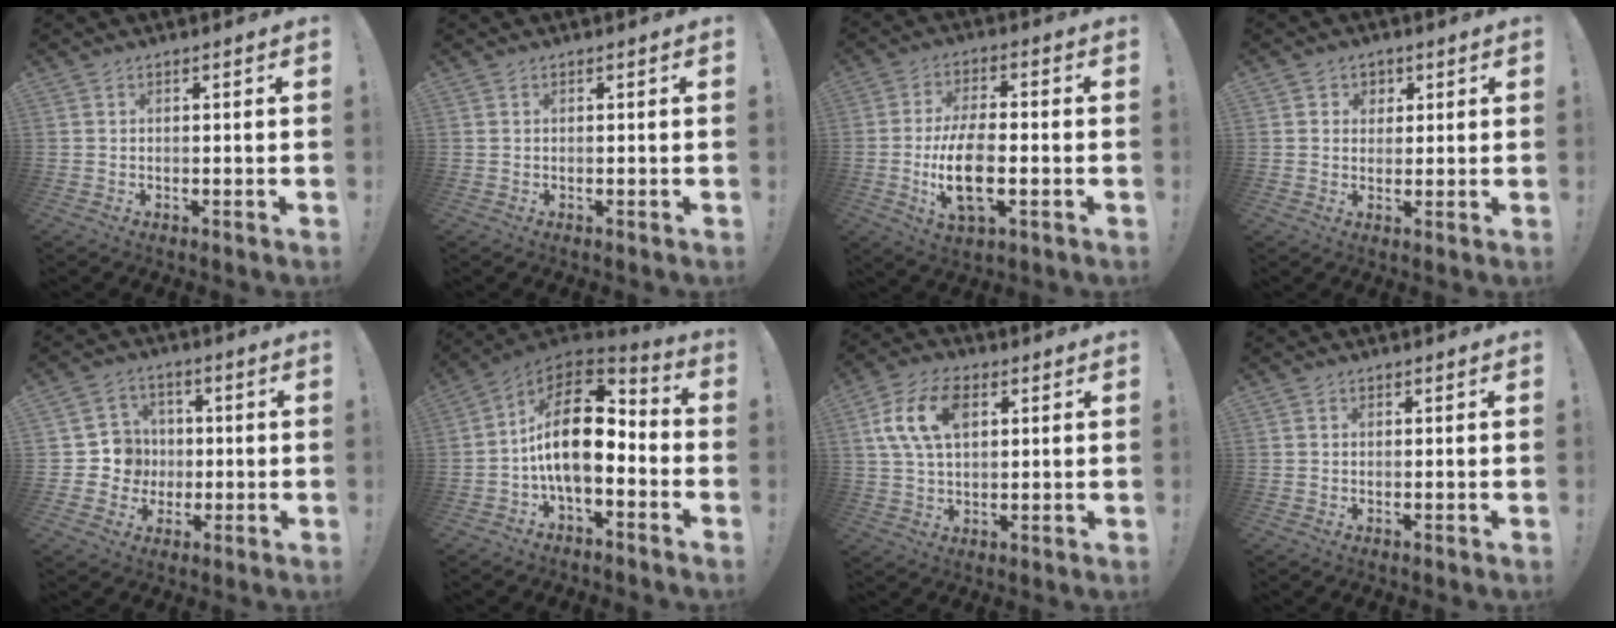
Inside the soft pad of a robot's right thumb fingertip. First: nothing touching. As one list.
[{"total": 0.0}, {"total": 13.0, "force": [-2.4, 5.5, 11.5], "torque": [-0.232, -0.006, -0.047]}, {"total": 4.0, "force": [1.3, 3.7, 0.7], "torque": [-0.002, -0.006, 0.022]}, {"total": 9.3, "force": [-0.5, 9.1, 1.7], "torque": [-0.007, 0.007, 0.000]}, {"total": 18.0, "force": [0.6, 9.1, 15.5], "torque": [-0.275, 0.005, 0.014]}, {"total": 13.2, "force": [4.1, 8.2, 9.4], "torque": [-0.170, 0.004, 0.077]}, {"total": 0.5, "force": [0.2, 0.5, 0.0], "torque": [0.007, -0.001, 0.003]}]